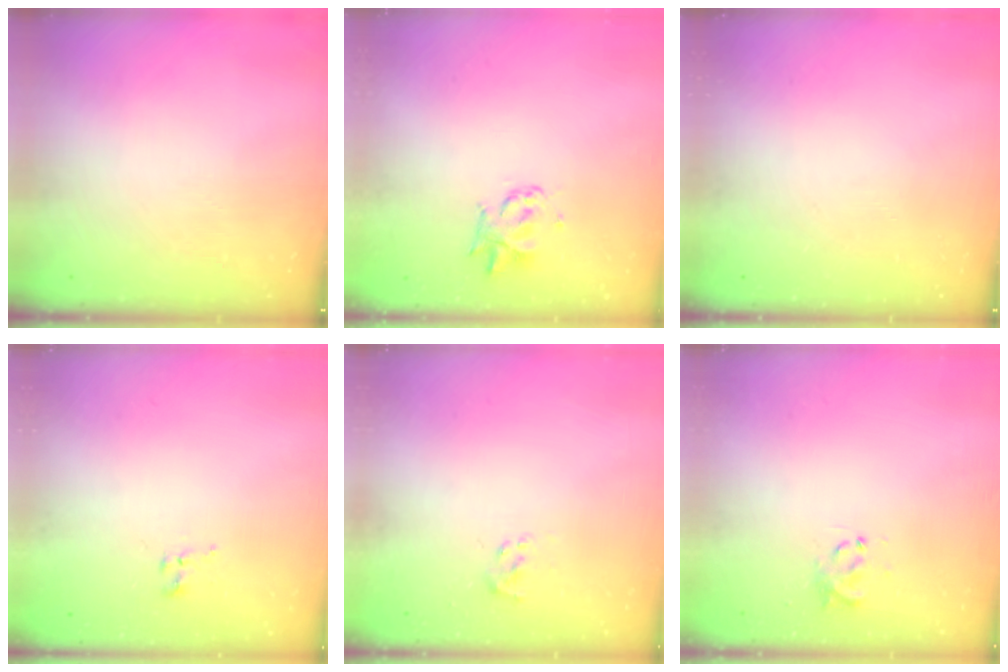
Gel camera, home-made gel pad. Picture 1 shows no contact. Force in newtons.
{"total": 3.0, "press": 2.9, "slide": 0.4}
{"total": 0.0}
{"total": 2.8, "press": 2.5, "slide": 1.3}
{"total": 1.5, "press": 1.3, "slide": 0.7}
{"total": 2.8, "press": 2.7, "slide": 0.8}